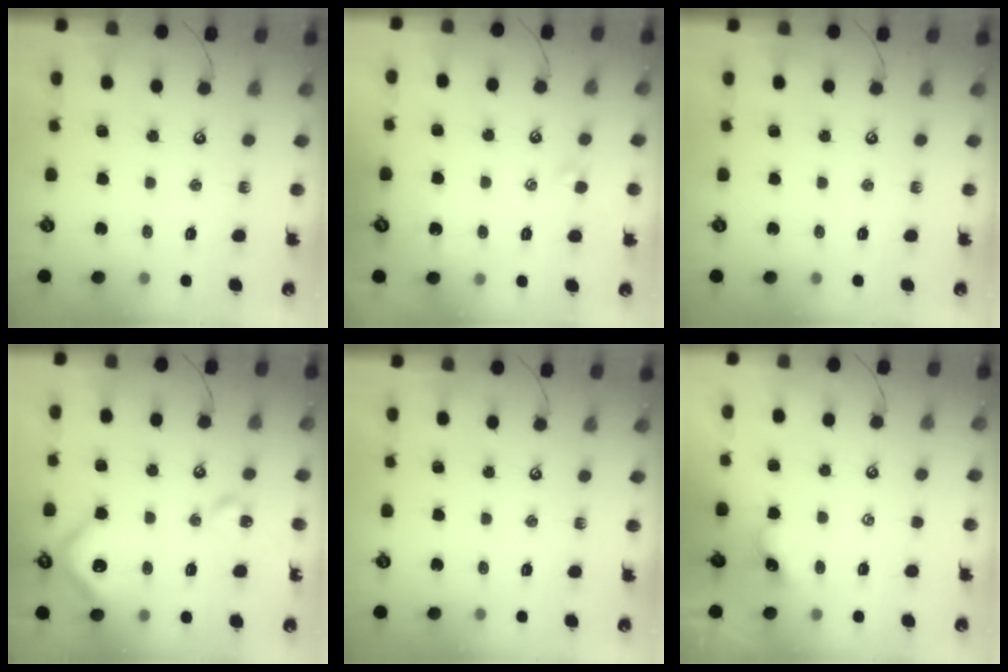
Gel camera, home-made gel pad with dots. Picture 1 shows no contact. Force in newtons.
{"total": 1.3, "press": 1.2, "slide": 0.5}
{"total": 0.0}
{"total": 12.2, "press": 12.1, "slide": 1.7}
{"total": 0.0}
{"total": 2.1, "press": 2.1, "slide": 0.2}